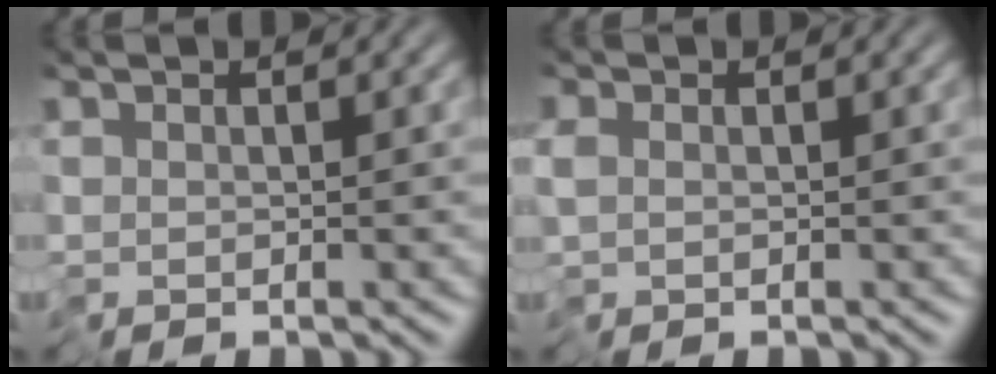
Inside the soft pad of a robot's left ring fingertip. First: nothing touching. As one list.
[{"total": 0.7, "force": [-0.4, 0.5, 0.2], "torque": [-0.005, -0.003, -0.009]}]